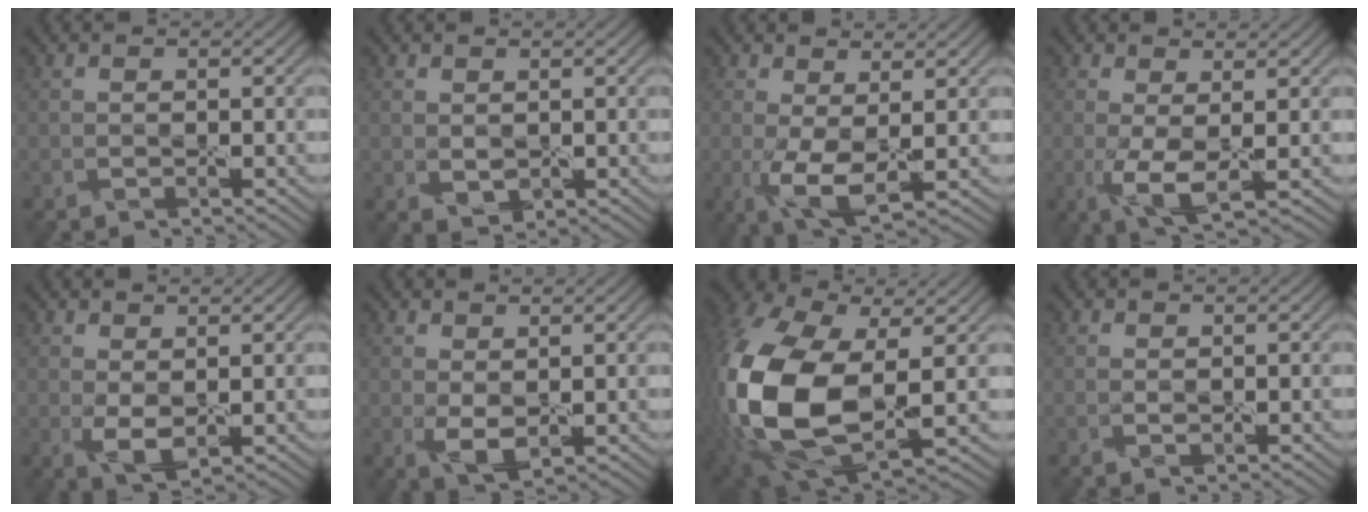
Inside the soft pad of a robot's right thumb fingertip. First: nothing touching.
{"total": 1.6, "force": [0.5, 1.1, 1.0], "torque": [-0.028, -0.007, 0.017]}
{"total": 5.3, "force": [-0.1, 1.9, 4.9], "torque": [-0.112, -0.007, 0.001]}
{"total": 4.3, "force": [-0.2, 1.2, 4.1], "torque": [-0.096, -0.006, -0.003]}
{"total": 3.0, "force": [0.6, 1.5, 2.5], "torque": [-0.059, -0.008, 0.016]}
{"total": 3.0, "force": [0.5, 1.6, 2.5], "torque": [-0.059, -0.008, 0.015]}
{"total": 18.2, "force": [-1.4, 10.6, 14.8], "torque": [-0.374, -0.028, -0.018]}
{"total": 0.5, "force": [0.1, 0.3, 0.4], "torque": [-0.011, -0.002, 0.003]}